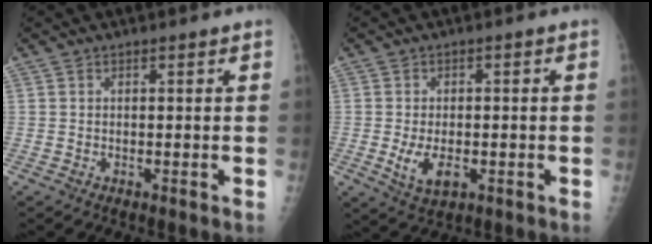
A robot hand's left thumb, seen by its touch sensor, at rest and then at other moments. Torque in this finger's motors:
{"motor_torque": [-0.26, 0.34, 0.26, -0.13, 0.01]}